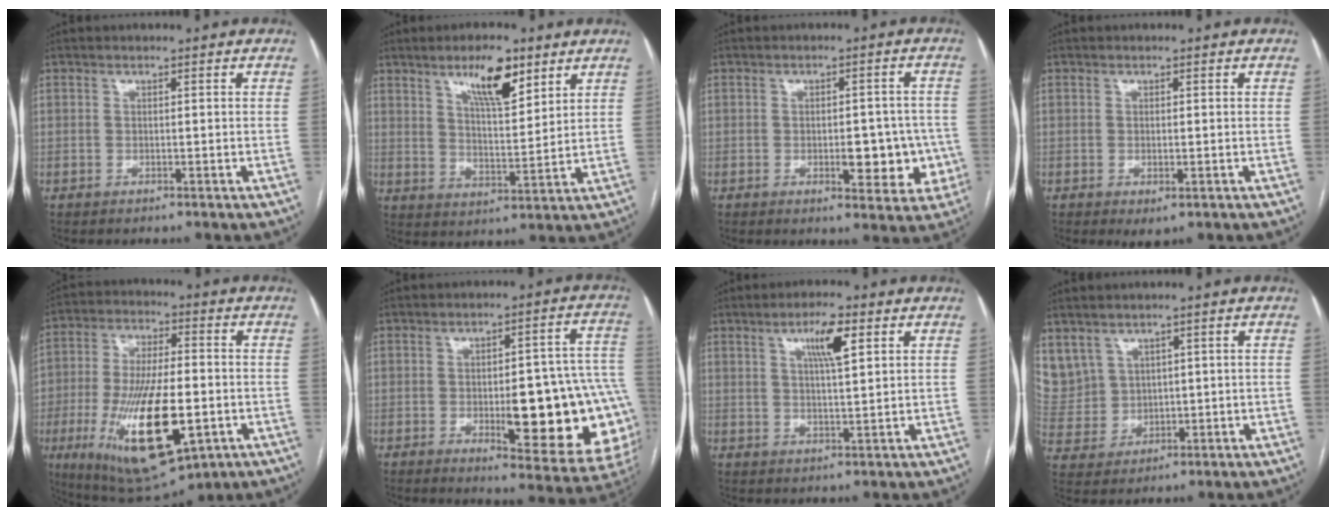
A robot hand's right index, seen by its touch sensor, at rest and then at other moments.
{"total": 9.4, "force": [5.9, 2.6, 6.9], "torque": [-0.119, -0.001, 0.103]}
{"total": 7.8, "force": [-2.0, 3.5, 6.7], "torque": [-0.069, 0.012, -0.020]}
{"total": 2.3, "force": [-0.9, 0.9, 1.9], "torque": [-0.026, -0.004, -0.006]}
{"total": 20.8, "force": [-6.2, 7.5, 18.4], "torque": [-0.357, -0.015, -0.089]}
{"total": 21.6, "force": [-4.0, 6.0, 20.4], "torque": [-0.161, 0.024, -0.029]}
{"total": 6.0, "force": [2.7, 0.9, 5.3], "torque": [-0.094, 0.002, 0.045]}
{"total": 10.4, "force": [4.9, 8.9, 2.2], "torque": [-0.083, 0.041, 0.129]}